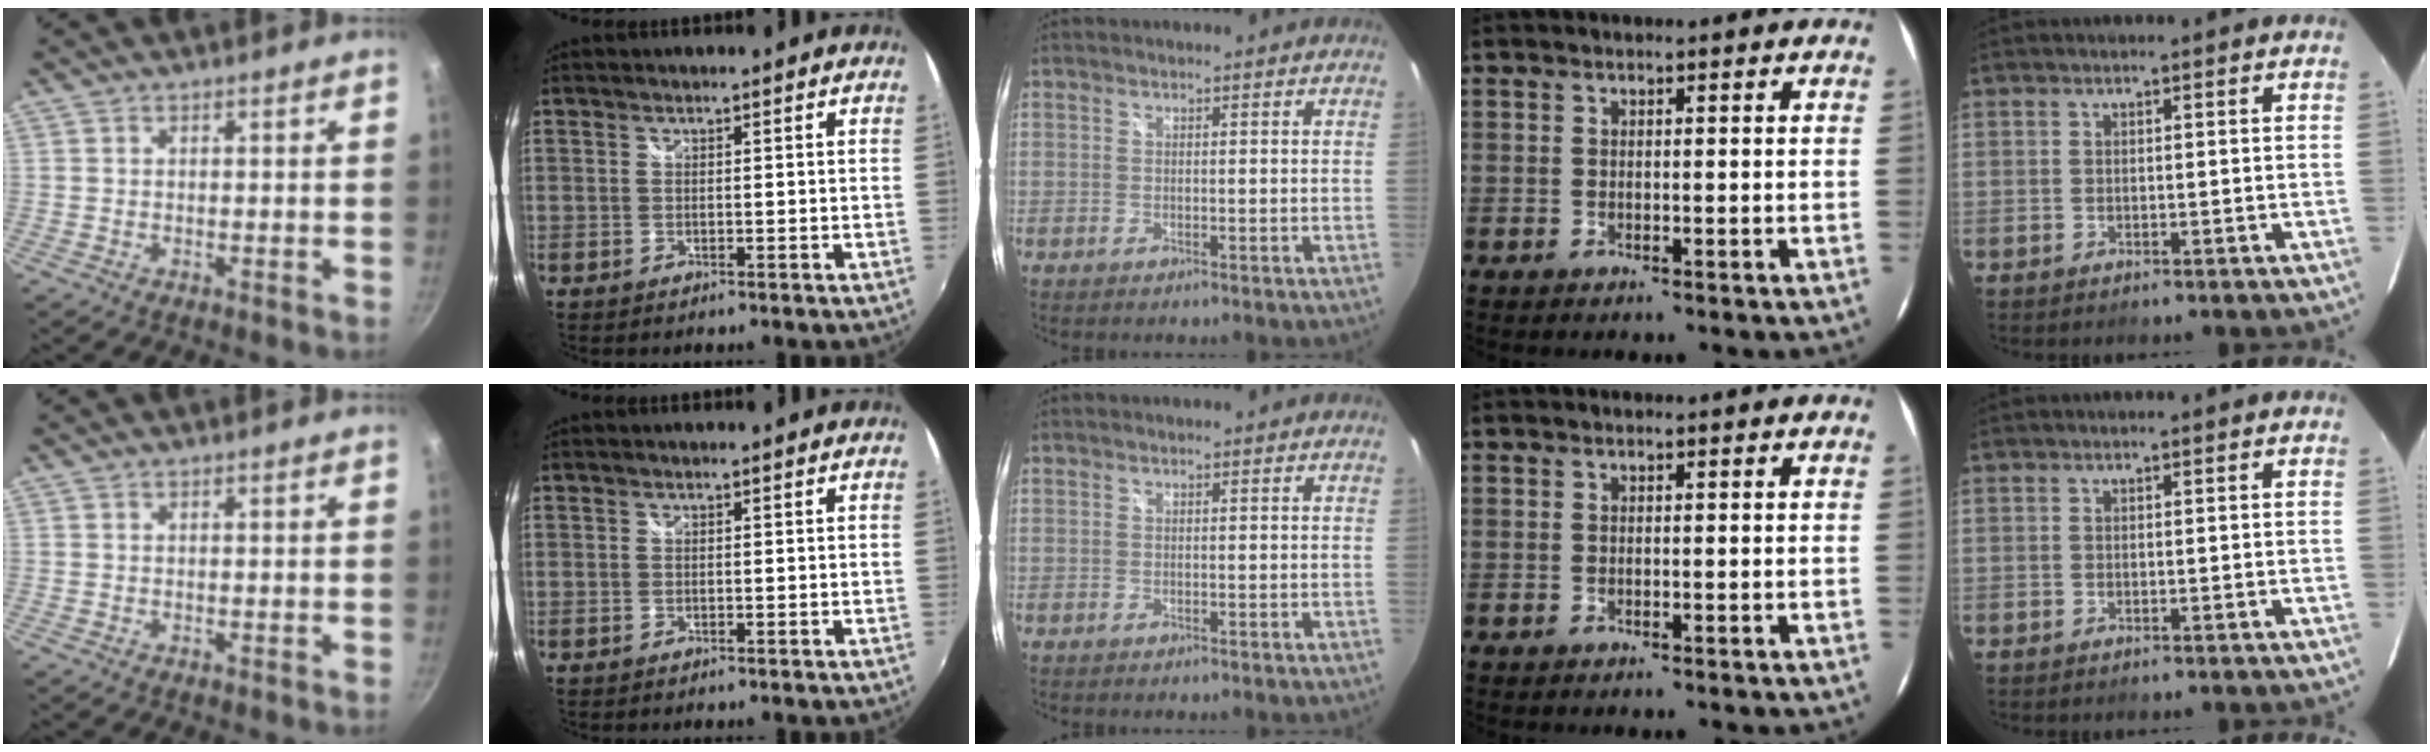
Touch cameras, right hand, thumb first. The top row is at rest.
{}